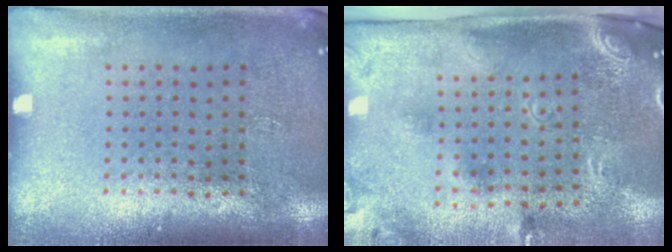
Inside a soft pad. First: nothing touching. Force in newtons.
{"total": 2.7, "press": 1.8, "slide": 2.1}